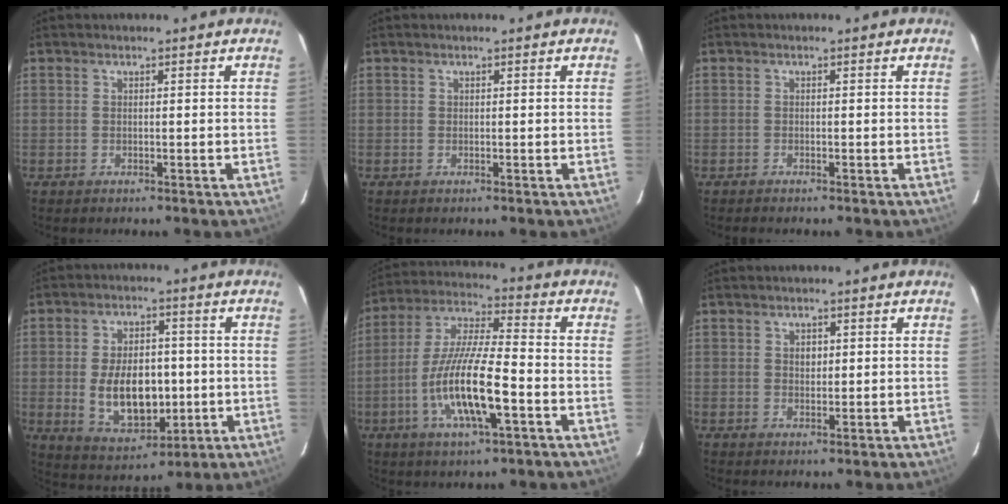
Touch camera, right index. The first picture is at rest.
{"total": 0.0}
{"total": 0.7, "force": [-0.7, -0.1, 0.2], "torque": [-0.005, -0.003, -0.011]}
{"total": 12.9, "force": [-1.4, 7.6, 10.3], "torque": [-0.198, -0.001, -0.004]}
{"total": 15.0, "force": [-5.0, 2.9, 13.8], "torque": [-0.279, -0.009, -0.098]}
{"total": 1.5, "force": [0.4, 1.2, 0.7], "torque": [-0.010, 0.005, 0.008]}